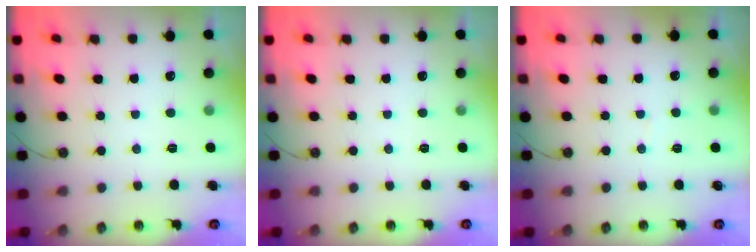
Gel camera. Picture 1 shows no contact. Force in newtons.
{"total": 0.0}
{"total": 2.0, "press": 2.0, "slide": 0.1}